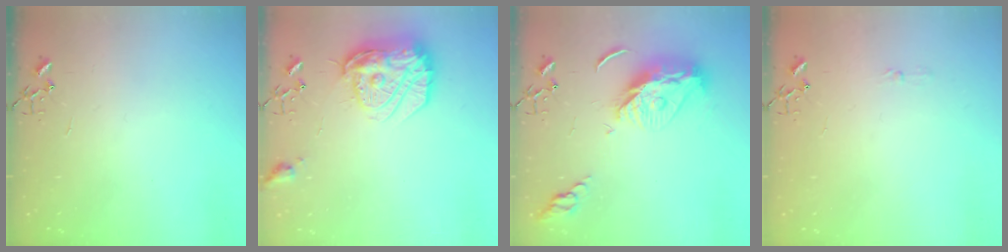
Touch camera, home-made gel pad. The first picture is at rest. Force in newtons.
{"total": 18.2, "press": 18.2, "slide": 1.5}
{"total": 13.4, "press": 13.4, "slide": 1.2}
{"total": 3.3, "press": 3.2, "slide": 0.4}